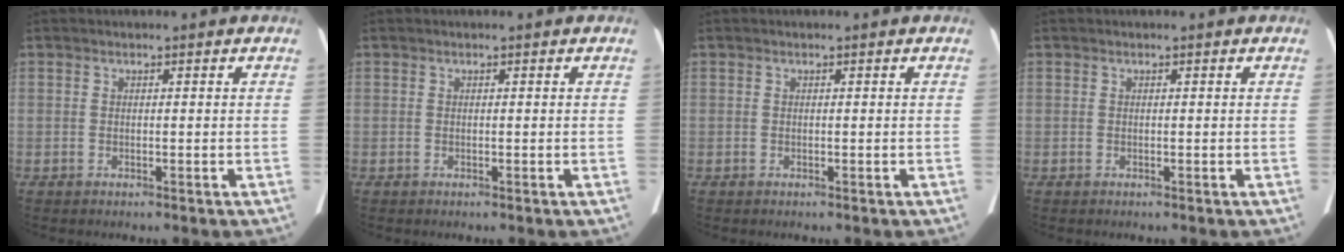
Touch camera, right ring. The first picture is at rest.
{"total": 0.0}
{"total": 0.0}
{"total": 0.0}